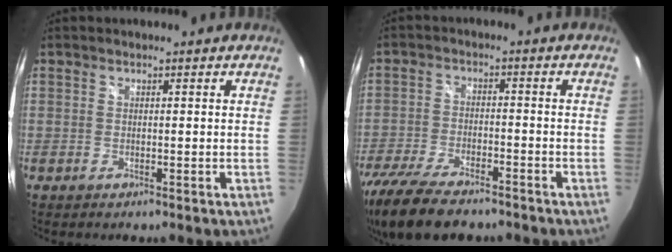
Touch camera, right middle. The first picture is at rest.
{"total": 17.4, "force": [-13.7, 5.7, 9.2], "torque": [-0.210, -0.044, -0.236]}